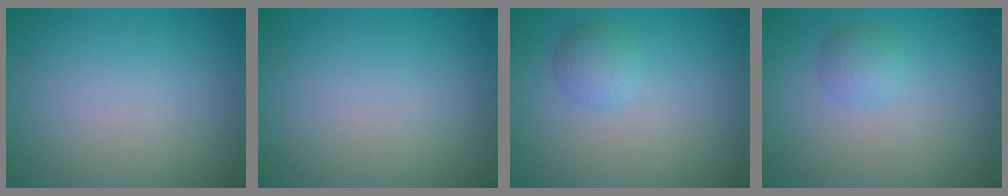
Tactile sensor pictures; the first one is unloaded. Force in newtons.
{"total": 0.0}
{"total": 2.0, "press": 2.0, "slide": 0.1}
{"total": 1.7, "press": 1.7, "slide": 0.1}